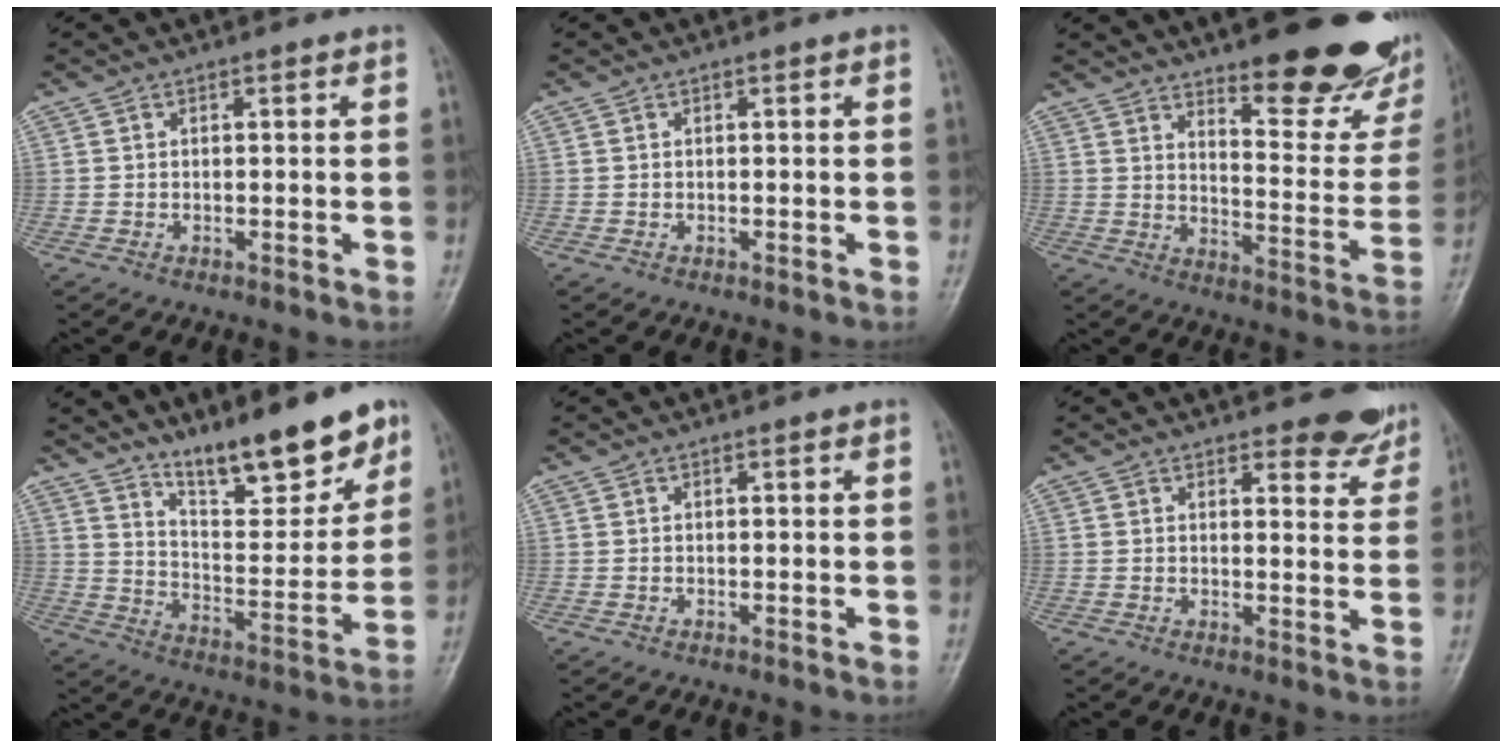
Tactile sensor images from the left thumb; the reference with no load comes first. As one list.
[{"total": 0.0}, {"total": 22.0, "force": [15.0, 6.7, 14.6], "torque": [-0.149, -0.104, 0.203]}, {"total": 16.4, "force": [12.2, 4.6, 9.9], "torque": [-0.111, -0.083, 0.204]}, {"total": 0.0}, {"total": 5.5, "force": [4.9, 2.1, 1.3], "torque": [0.010, -0.039, 0.052]}]